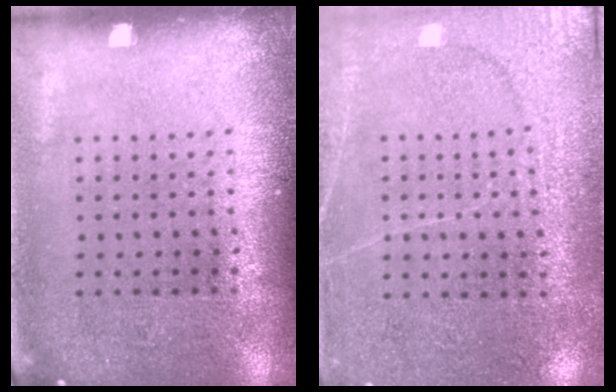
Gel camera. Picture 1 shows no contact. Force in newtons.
{"total": 2.8, "press": 2.7, "slide": 0.8}